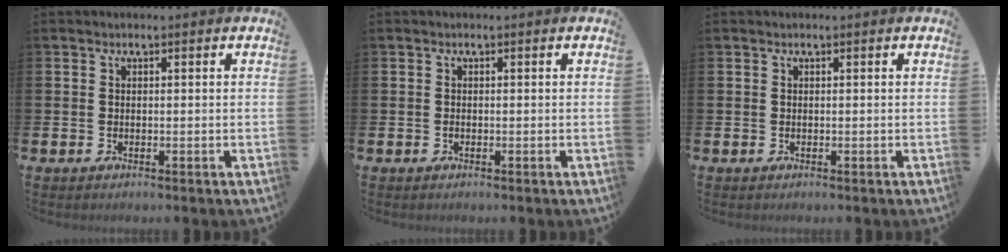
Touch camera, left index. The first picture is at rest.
{"total": 0.0}
{"total": 0.0}